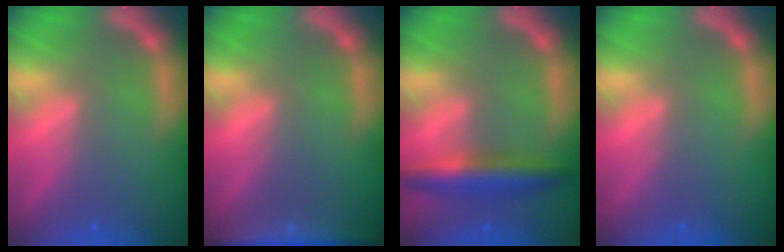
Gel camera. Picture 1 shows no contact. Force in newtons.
{"total": 5.5}
{"total": 5.0}
{"total": 0.0}